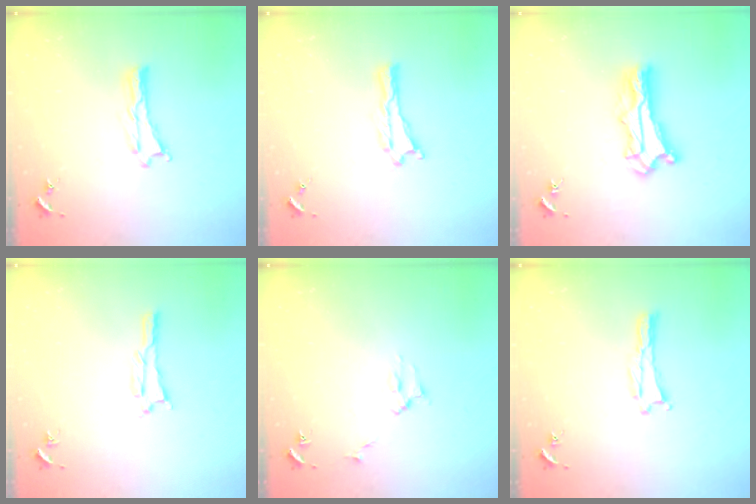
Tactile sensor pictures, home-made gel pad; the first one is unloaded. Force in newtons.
{"total": 0.0}
{"total": 7.4, "press": 7.3, "slide": 0.6}
{"total": 1.1, "press": 1.1, "slide": 0.1}
{"total": 2.7, "press": 2.7, "slide": 0.3}
{"total": 0.0}